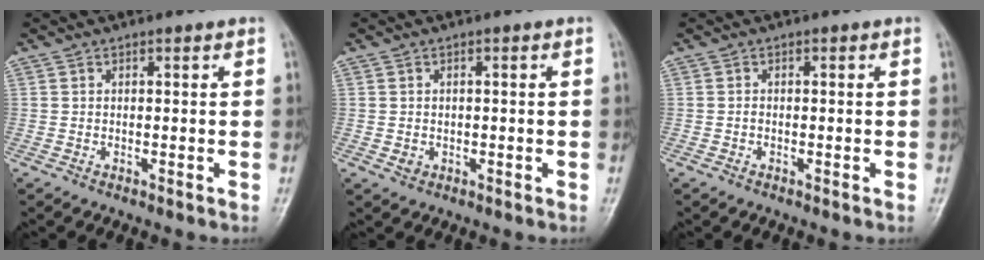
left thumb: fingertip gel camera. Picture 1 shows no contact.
{"total": 1.5, "force": [-0.3, 1.3, 0.5], "torque": [-0.005, 0.003, -0.001]}
{"total": 0.5, "force": [-0.3, 0.3, 0.2], "torque": [-0.008, 0.000, -0.009]}